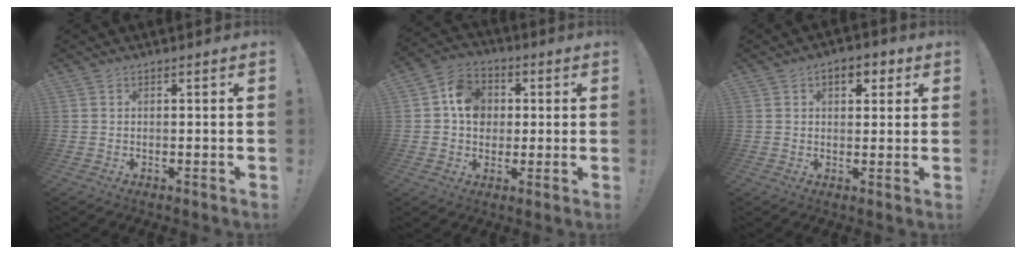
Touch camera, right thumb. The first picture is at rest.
{"total": 10.9, "force": [1.9, 9.4, 5.3], "torque": [-0.079, 0.010, 0.041]}
{"total": 5.3, "force": [2.2, 3.4, 3.4], "torque": [-0.041, 0.002, 0.034]}